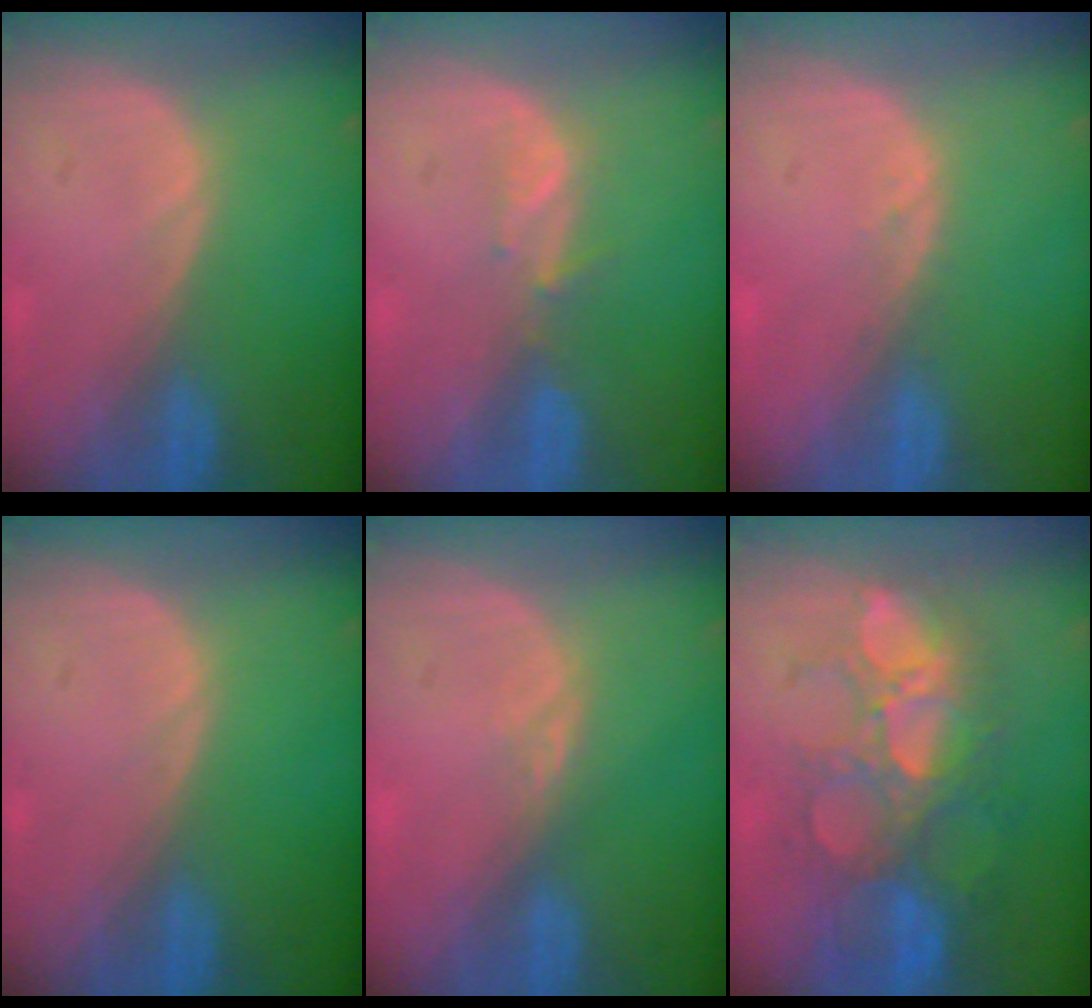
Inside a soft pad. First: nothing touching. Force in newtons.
{"total": 1.9, "press": 1.8, "slide": 0.7}
{"total": 1.0, "press": 0.9, "slide": 0.3}
{"total": 0.0}
{"total": 1.5, "press": 1.3, "slide": 0.8}
{"total": 10.8, "press": 9.9, "slide": 4.4}